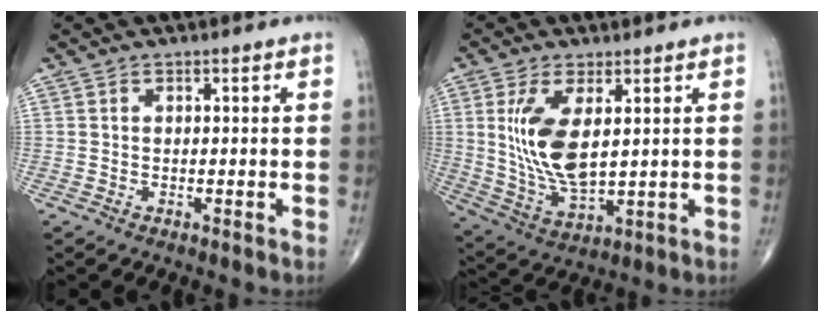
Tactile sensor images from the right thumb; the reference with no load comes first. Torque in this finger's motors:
{"motor_torque": [-0.53, 1.24, 1.26, 0.53, 0.29]}